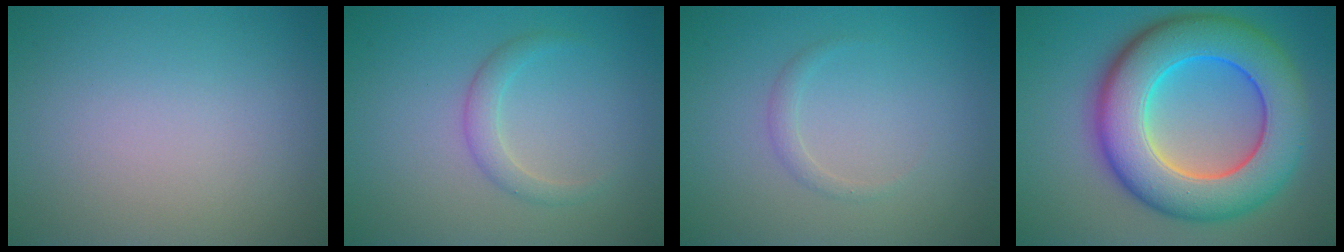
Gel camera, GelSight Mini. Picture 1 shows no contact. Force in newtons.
{"total": 1.7, "press": 1.7, "slide": 0.0}
{"total": 1.0, "press": 1.0, "slide": 0.0}
{"total": 11.9, "press": 11.9, "slide": 0.1}